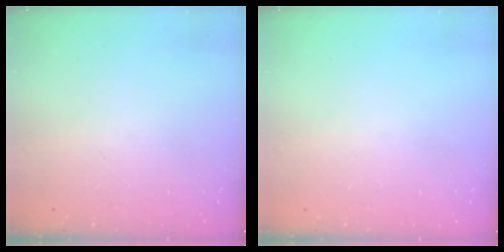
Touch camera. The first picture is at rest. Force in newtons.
{"total": 0.0}